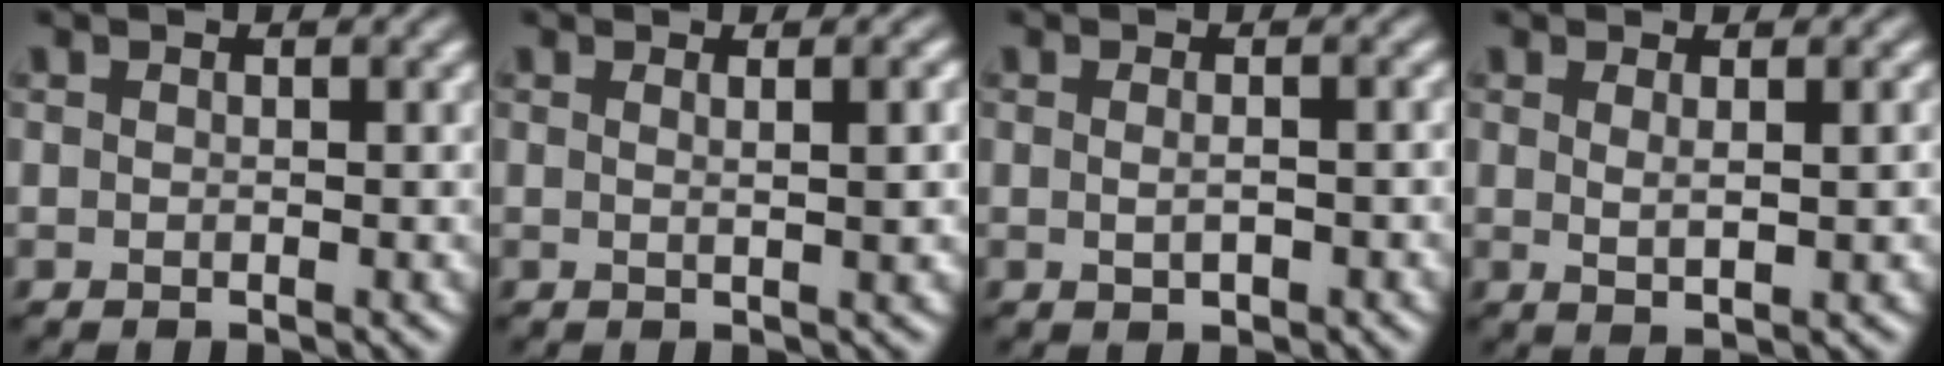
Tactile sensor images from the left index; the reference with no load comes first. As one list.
[{"total": 2.4, "force": [0.7, 0.7, 2.2], "torque": [-0.019, 0.006, -0.005]}, {"total": 1.3, "force": [-0.1, 0.4, 1.3], "torque": [-0.021, -0.007, 0.001]}, {"total": 1.7, "force": [0.6, 0.3, 1.5], "torque": [-0.027, -0.004, 0.012]}]